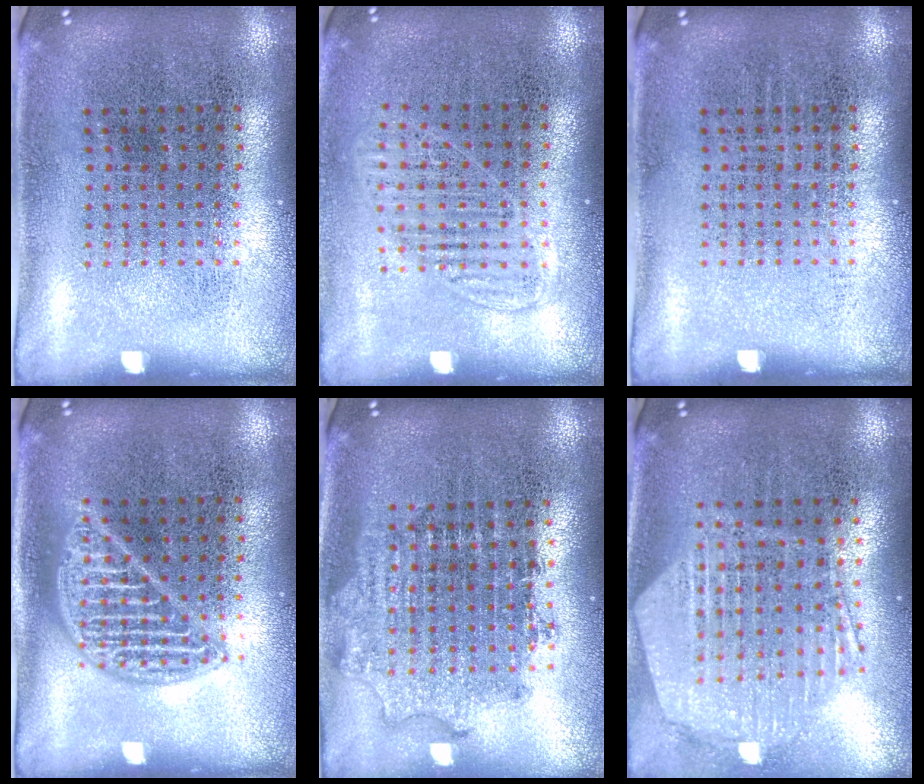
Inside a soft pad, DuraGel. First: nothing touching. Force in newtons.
{"total": 1.3, "press": 1.2, "slide": 0.6}
{"total": 0.0}
{"total": 2.1, "press": 2.1, "slide": 0.2}
{"total": 1.8, "press": 1.4, "slide": 1.1}
{"total": 1.4, "press": 1.4, "slide": 0.4}